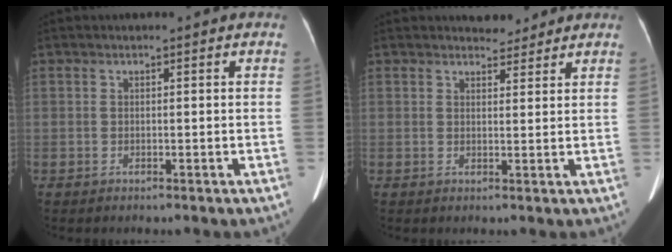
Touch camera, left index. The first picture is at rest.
{"total": 3.0, "force": [2.8, 1.0, 0.1], "torque": [-0.001, 0.000, 0.038]}